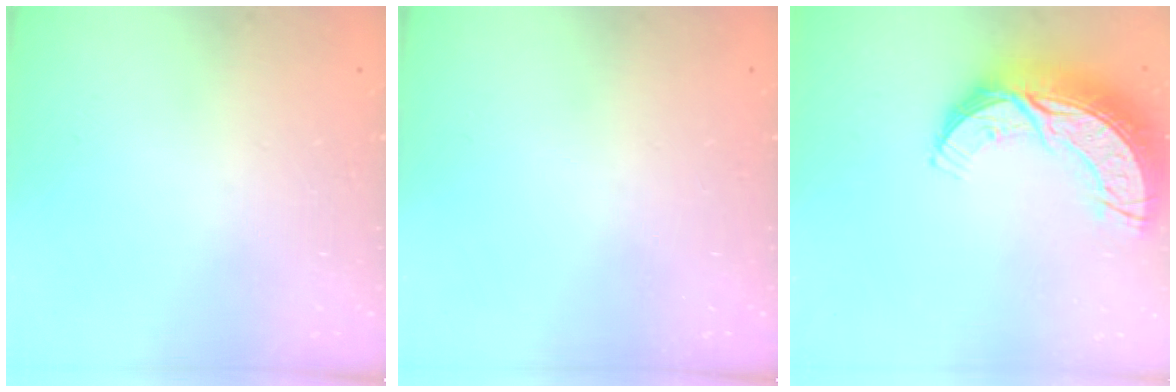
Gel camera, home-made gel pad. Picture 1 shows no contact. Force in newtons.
{"total": 0.0}
{"total": 17.3, "press": 17.2, "slide": 1.2}